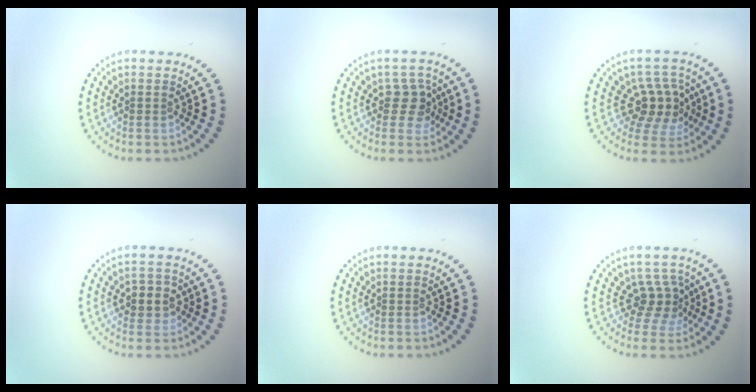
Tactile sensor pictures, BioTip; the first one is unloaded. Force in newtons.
{"total": 2.5, "press": 2.2, "slide": 1.2}
{"total": 3.8, "press": 3.4, "slide": 1.8}
{"total": 2.1, "press": 2.0, "slide": 0.8}
{"total": 0.0}
{"total": 2.9, "press": 2.1, "slide": 2.0}